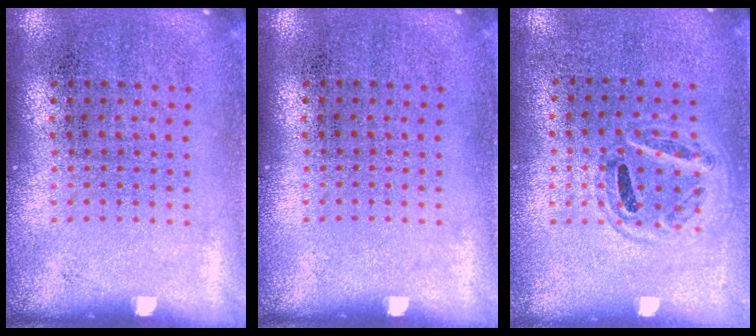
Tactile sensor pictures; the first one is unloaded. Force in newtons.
{"total": 0.0}
{"total": 0.9, "press": 0.8, "slide": 0.3}